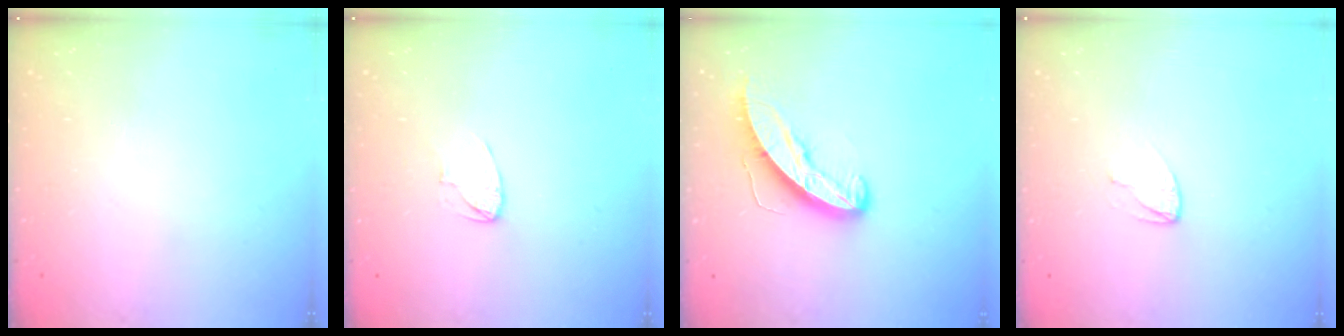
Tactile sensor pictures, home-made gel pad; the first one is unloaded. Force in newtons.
{"total": 3.4, "press": 3.4, "slide": 0.2}
{"total": 9.8, "press": 9.8, "slide": 0.4}
{"total": 3.6, "press": 3.6, "slide": 0.3}